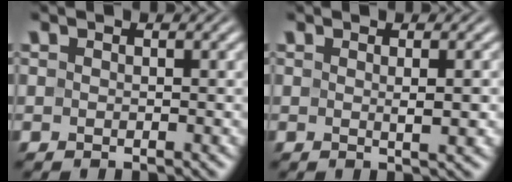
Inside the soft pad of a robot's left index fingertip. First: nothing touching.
{"total": 2.1, "force": [0.3, 0.4, 2.1], "torque": [-0.027, 0.002, 0.003]}